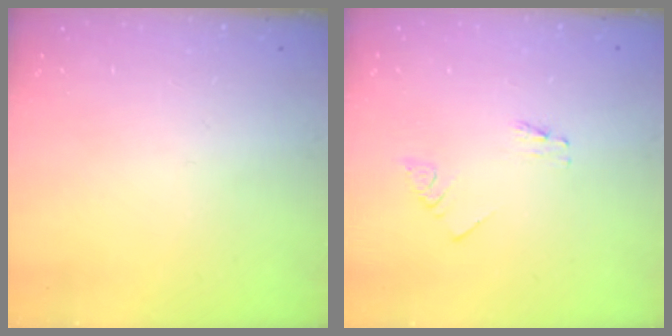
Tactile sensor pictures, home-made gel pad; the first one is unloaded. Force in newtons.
{"total": 0.6, "press": 0.6, "slide": 0.1}